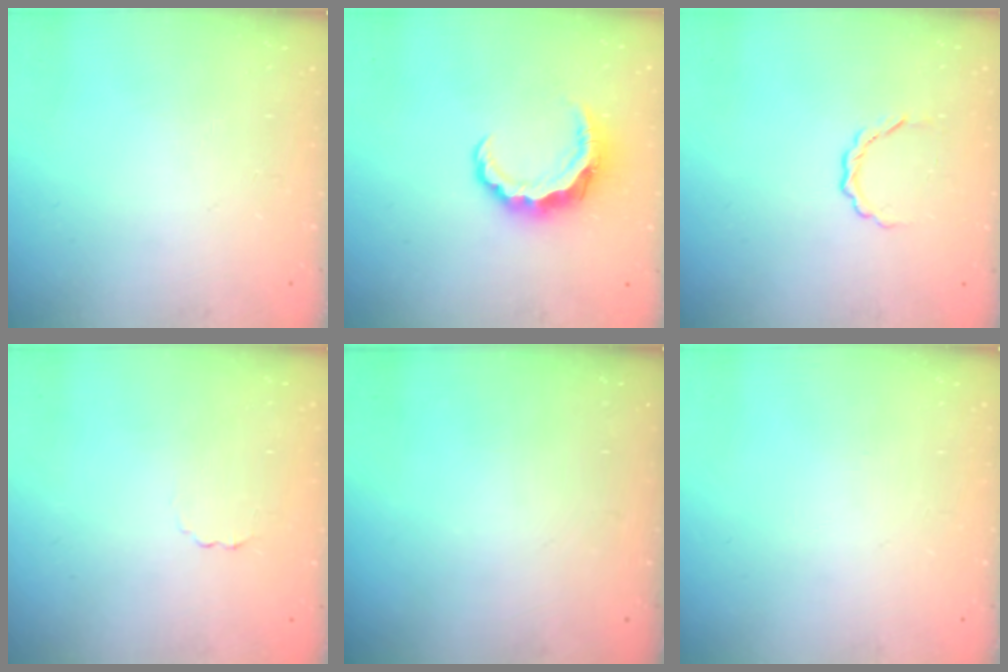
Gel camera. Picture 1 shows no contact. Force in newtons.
{"total": 7.6, "press": 7.6, "slide": 0.7}
{"total": 3.3, "press": 3.2, "slide": 0.7}
{"total": 1.4, "press": 1.3, "slide": 0.4}
{"total": 0.0}
{"total": 0.0}